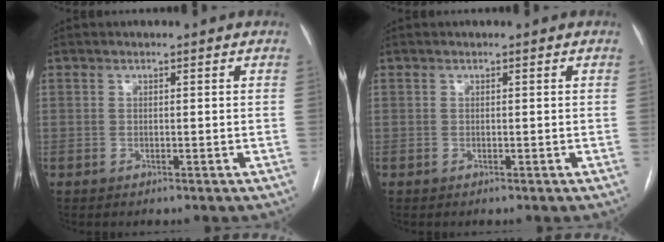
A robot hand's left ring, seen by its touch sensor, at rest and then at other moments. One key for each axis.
{"total": 0.0}